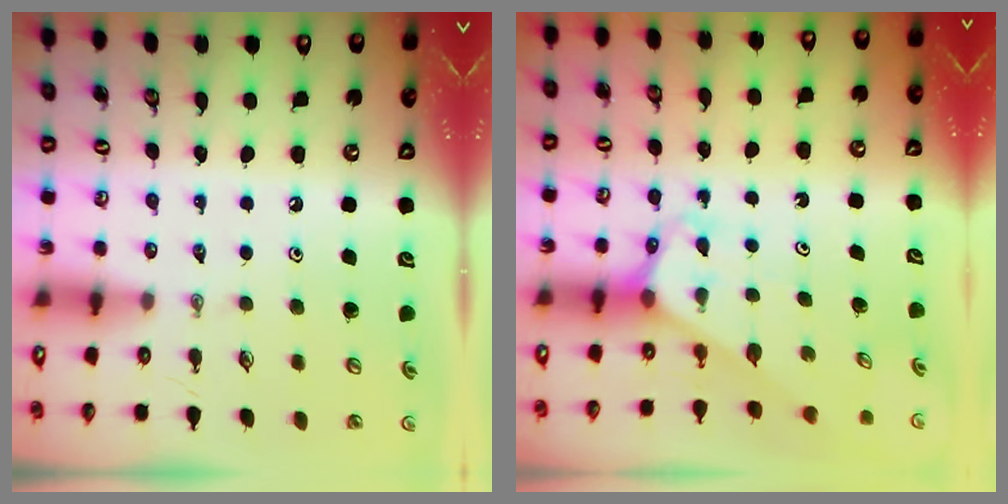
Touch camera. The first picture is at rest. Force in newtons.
{"total": 3.2, "press": 3.2, "slide": 0.2}